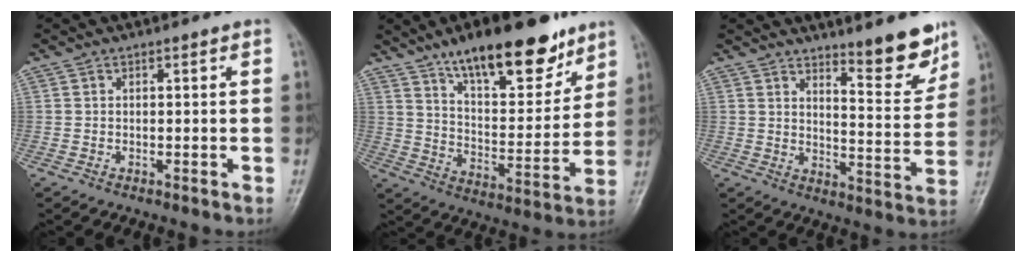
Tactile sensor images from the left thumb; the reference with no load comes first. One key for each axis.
{"total": 20.3, "fx": 13.9, "fy": 7.4, "fz": 12.9, "tx": -0.151, "ty": -0.070, "tz": 0.225}
{"total": 9.7, "fx": 7.5, "fy": 1.9, "fz": 6.0, "tx": -0.062, "ty": -0.067, "tz": 0.115}